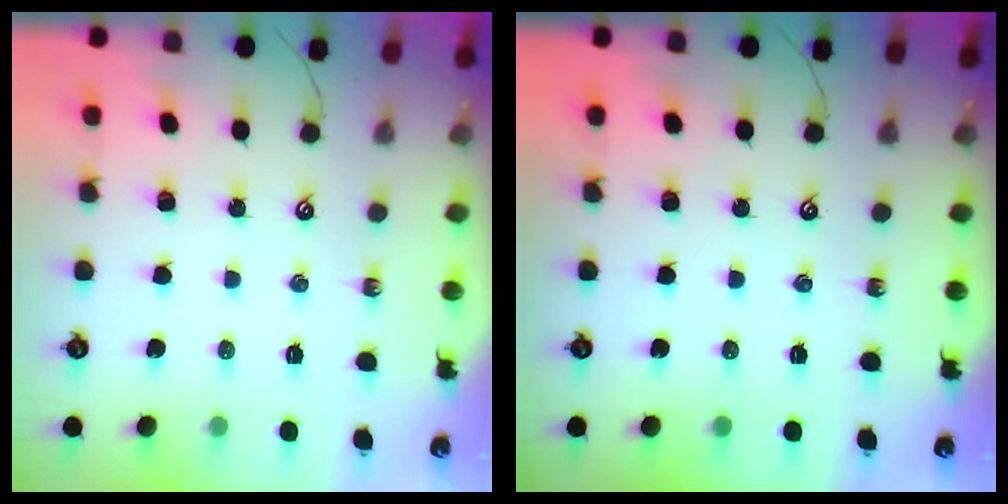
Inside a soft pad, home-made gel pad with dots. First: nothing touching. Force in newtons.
{"total": 0.0}